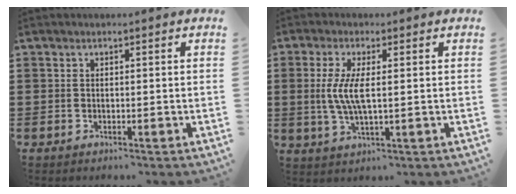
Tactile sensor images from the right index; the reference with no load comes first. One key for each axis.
{"total": 5.3, "fx": 0.4, "fy": 1.4, "fz": 5.1, "tx": -0.110, "ty": -0.004, "tz": 0.000}